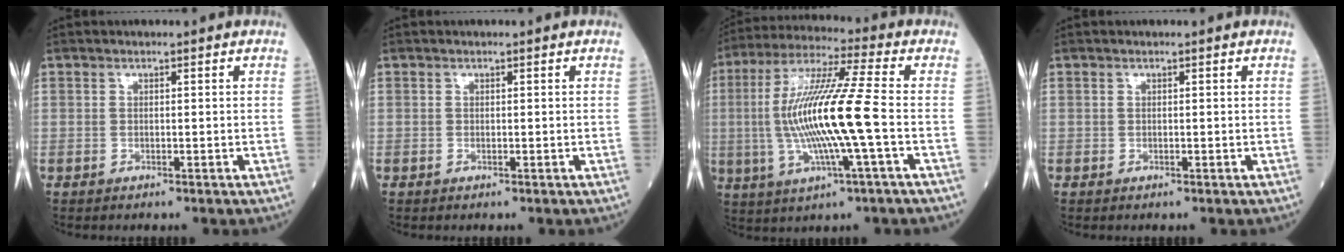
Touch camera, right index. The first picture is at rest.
{"total": 0.0}
{"total": 15.3, "force": [-1.5, 0.0, 15.3], "torque": [-0.309, 0.006, -0.031]}
{"total": 0.0}